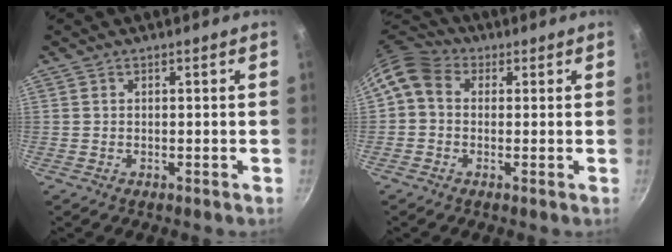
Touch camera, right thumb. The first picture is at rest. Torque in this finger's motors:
{"motor_torque": [0.27, 1.81, 0.61, -0.63, 0.24]}